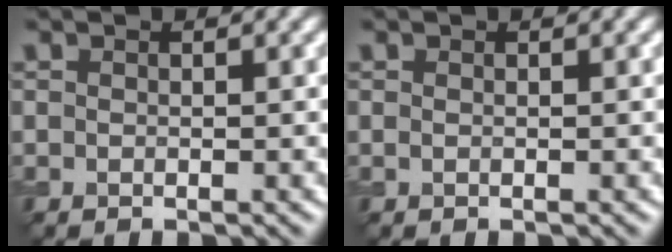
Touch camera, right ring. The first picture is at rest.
{"total": 0.0}